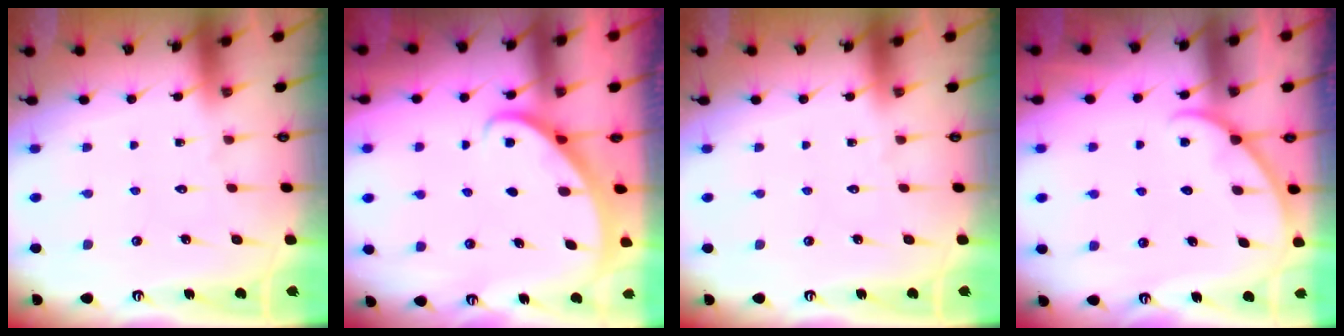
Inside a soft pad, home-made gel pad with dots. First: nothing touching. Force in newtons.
{"total": 2.3, "press": 2.3, "slide": 0.2}
{"total": 0.0}
{"total": 2.9, "press": 2.9, "slide": 0.4}